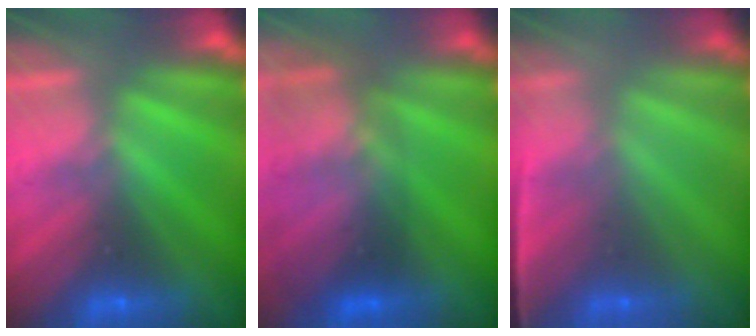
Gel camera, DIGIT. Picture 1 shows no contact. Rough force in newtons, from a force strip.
{"total": 2.9}
{"total": 1.1}